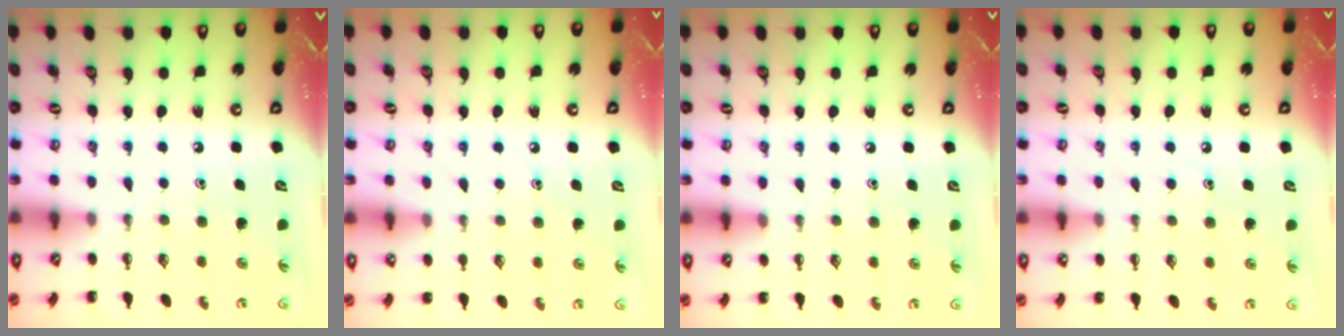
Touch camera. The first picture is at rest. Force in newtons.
{"total": 5.1, "press": 4.8, "slide": 1.8}
{"total": 7.4, "press": 6.9, "slide": 2.6}
{"total": 4.3, "press": 4.1, "slide": 1.4}